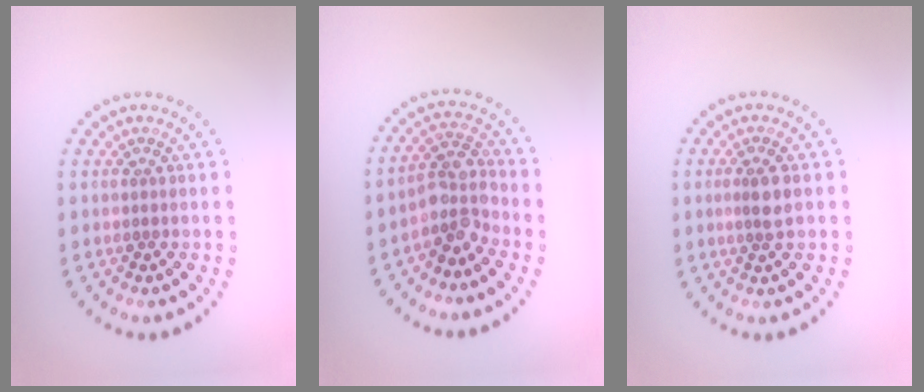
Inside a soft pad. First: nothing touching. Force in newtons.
{"total": 3.6, "press": 3.0, "slide": 1.9}
{"total": 2.0, "press": 1.7, "slide": 0.9}